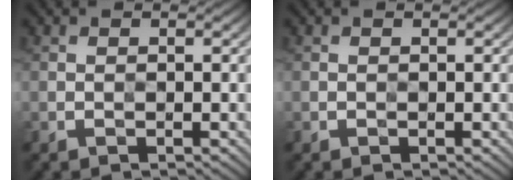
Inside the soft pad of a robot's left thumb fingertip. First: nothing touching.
{"total": 0.0}